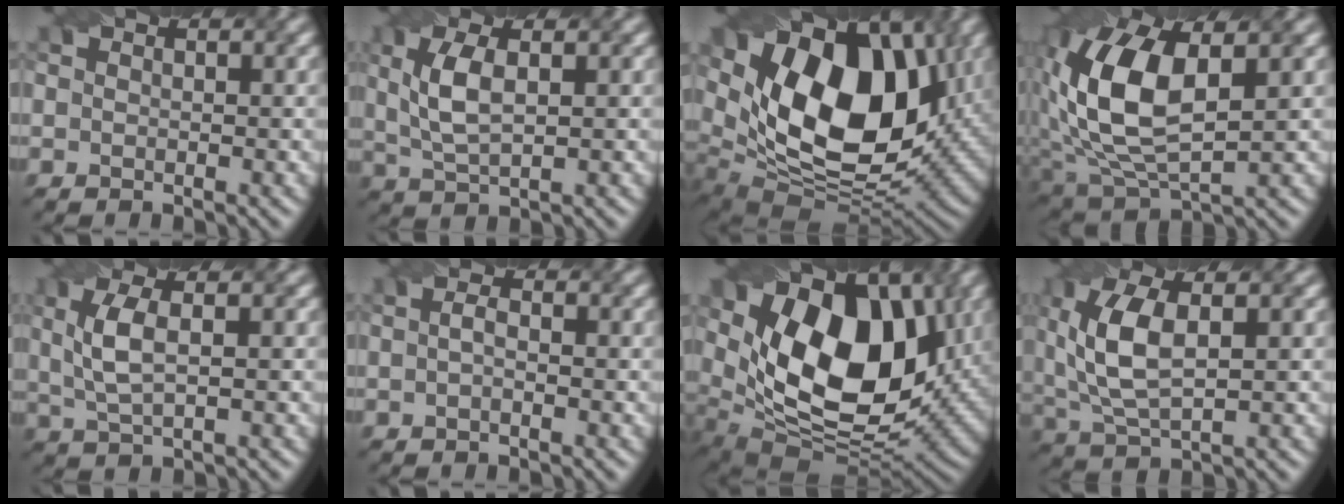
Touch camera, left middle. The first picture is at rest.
{"total": 4.1, "force": [0.9, 1.7, 3.6], "torque": [-0.083, 0.004, 0.020]}
{"total": 16.8, "force": [4.5, 10.1, 12.7], "torque": [-0.204, -0.002, 0.077]}
{"total": 11.0, "force": [1.4, 6.0, 9.1], "torque": [-0.206, -0.002, 0.031]}
{"total": 3.7, "force": [0.8, 1.3, 3.3], "torque": [-0.076, 0.002, 0.018]}
{"total": 1.0, "force": [-0.2, 0.4, 0.9], "torque": [-0.020, 0.000, -0.004]}
{"total": 15.3, "force": [3.7, 9.4, 11.5], "torque": [-0.176, -0.008, 0.065]}
{"total": 6.8, "force": [1.4, 3.2, 5.8], "torque": [-0.139, 0.003, 0.028]}